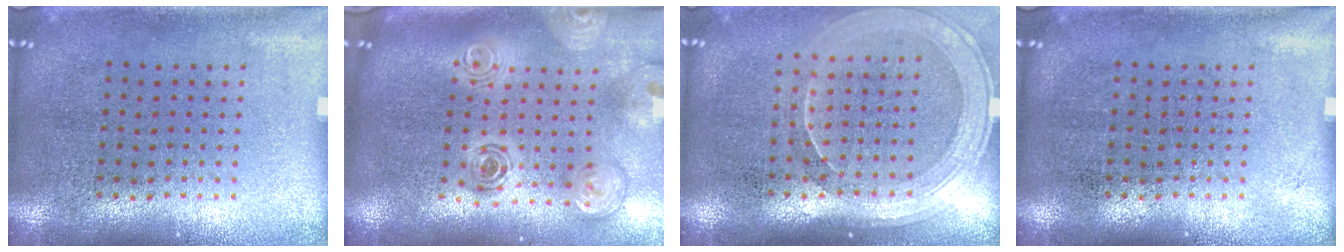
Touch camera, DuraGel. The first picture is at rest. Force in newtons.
{"total": 2.1, "press": 1.8, "slide": 1.1}
{"total": 1.8, "press": 1.6, "slide": 0.8}
{"total": 0.0}